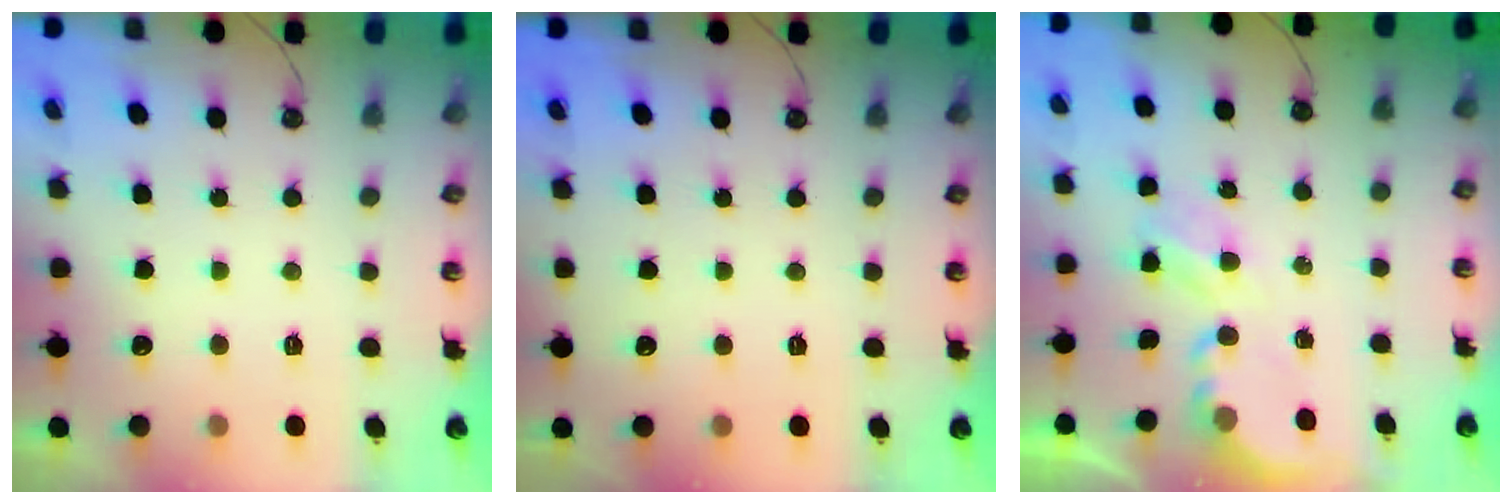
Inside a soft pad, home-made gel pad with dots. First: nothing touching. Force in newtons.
{"total": 0.0}
{"total": 3.9, "press": 3.9, "slide": 0.1}